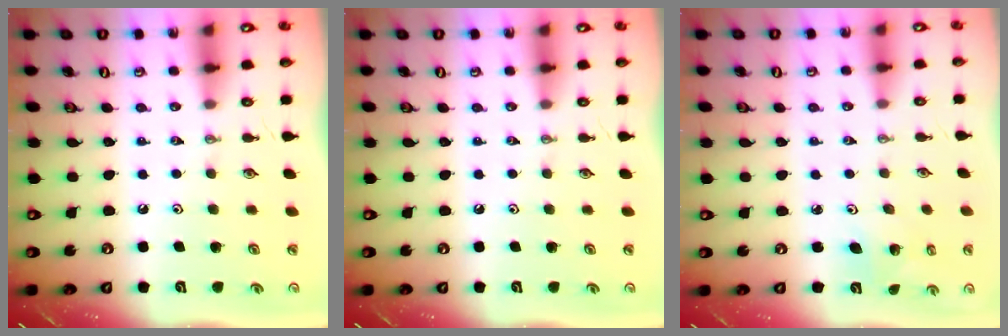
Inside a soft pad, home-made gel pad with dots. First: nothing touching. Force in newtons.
{"total": 0.0}
{"total": 2.8, "press": 2.8, "slide": 0.2}